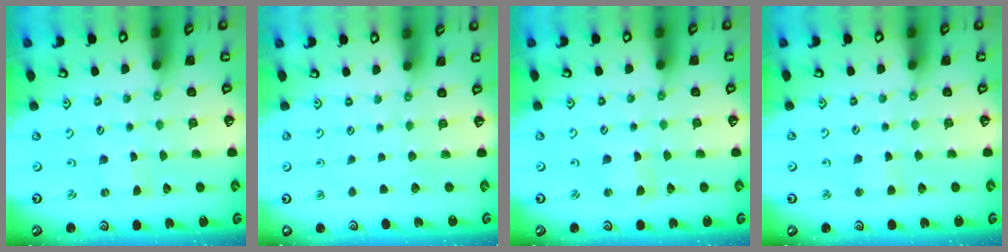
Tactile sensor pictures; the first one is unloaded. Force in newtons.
{"total": 0.0}
{"total": 1.6, "press": 1.5, "slide": 0.3}
{"total": 2.6, "press": 2.6, "slide": 0.4}